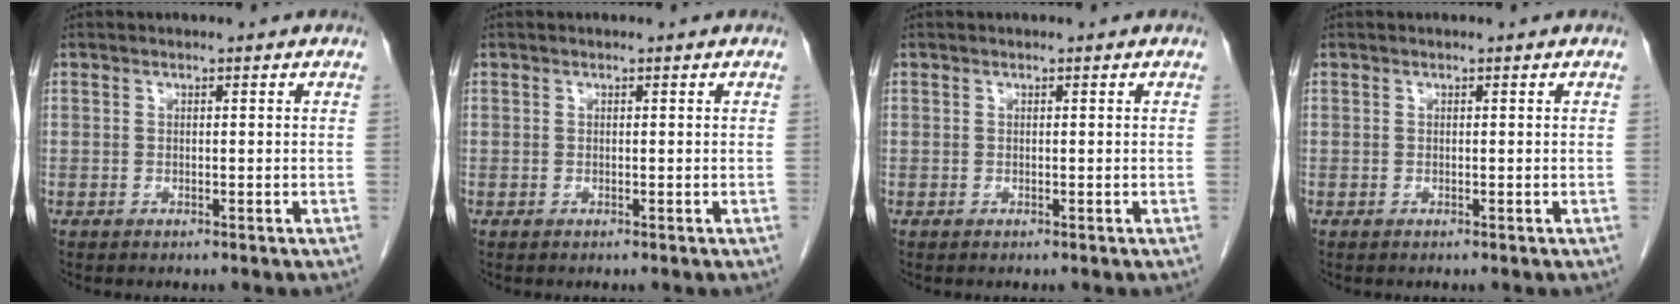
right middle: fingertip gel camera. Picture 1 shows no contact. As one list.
[{"total": 0.0}, {"total": 0.0}, {"total": 0.0}]